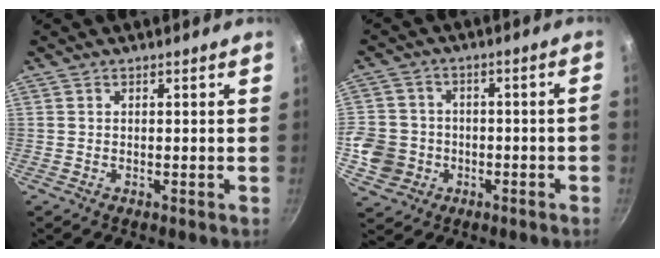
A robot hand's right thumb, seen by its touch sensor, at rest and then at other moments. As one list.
[{"total": 9.5, "force": [-3.1, 8.3, 3.4], "torque": [-0.052, 0.036, -0.056]}]